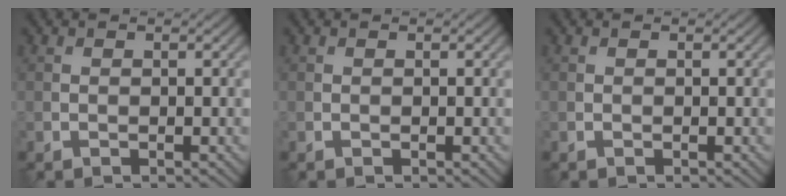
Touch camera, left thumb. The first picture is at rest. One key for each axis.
{"total": 0.0}
{"total": 0.0}